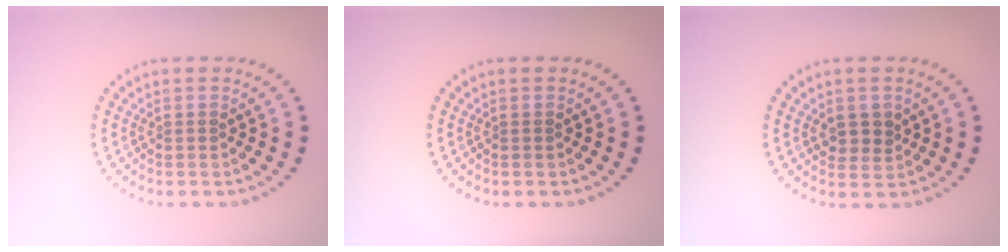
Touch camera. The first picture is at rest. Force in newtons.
{"total": 0.0}
{"total": 2.0, "press": 1.8, "slide": 0.7}